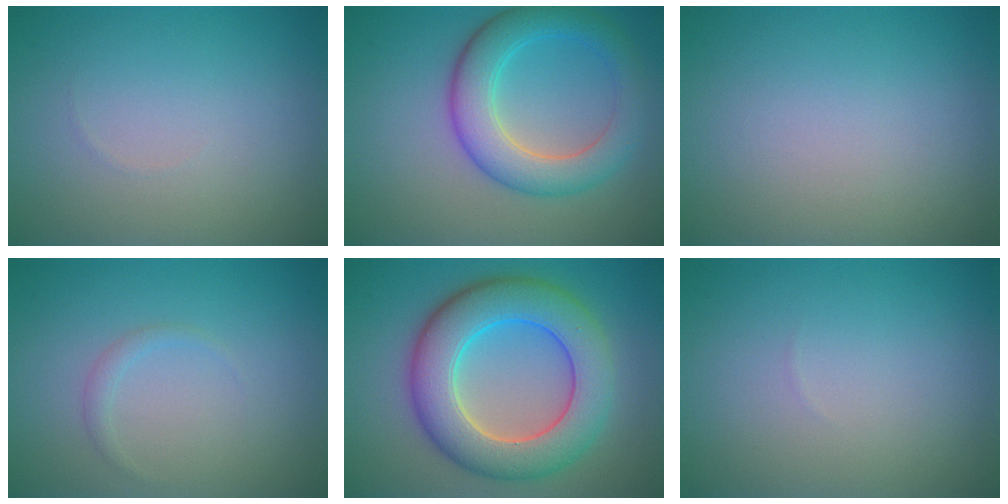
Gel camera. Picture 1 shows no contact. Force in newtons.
{"total": 5.9, "press": 5.9, "slide": 0.1}
{"total": 0.0}
{"total": 0.8, "press": 0.8, "slide": 0.1}
{"total": 9.2, "press": 9.2, "slide": 0.4}
{"total": 0.0}